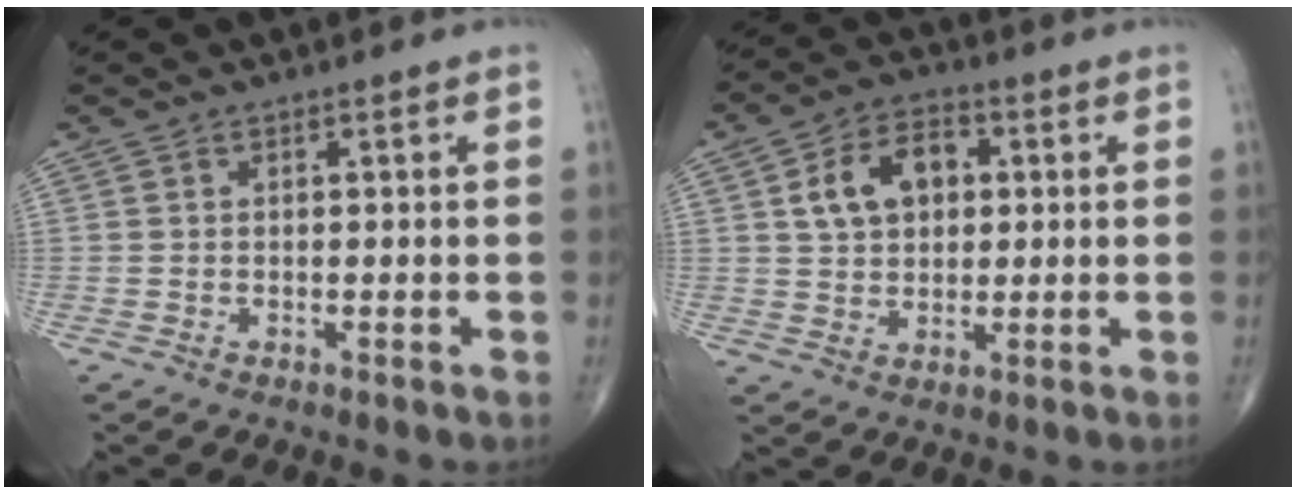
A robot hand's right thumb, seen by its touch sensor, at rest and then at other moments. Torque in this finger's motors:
{"motor_torque": [0.10, 0.11, 0.22, 0.07, 0.08]}